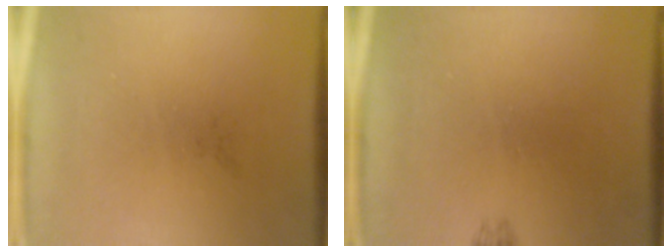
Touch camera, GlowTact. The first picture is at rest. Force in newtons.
{"total": 0.7}